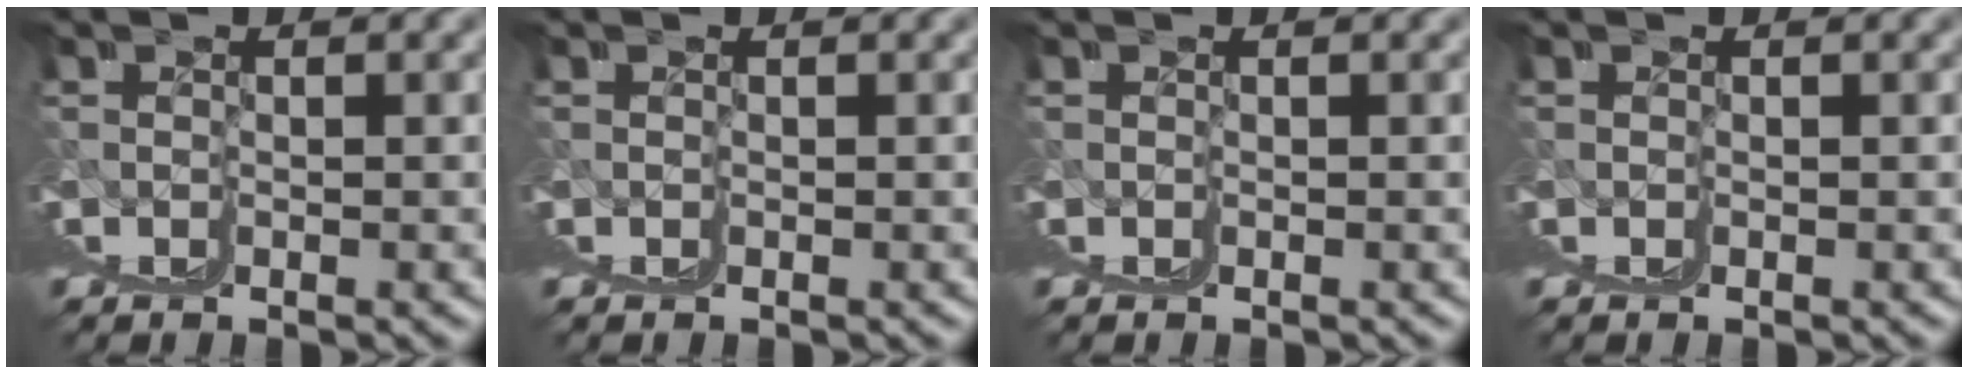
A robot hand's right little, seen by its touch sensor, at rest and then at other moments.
{"total": 0.0}
{"total": 0.0}
{"total": 0.0}